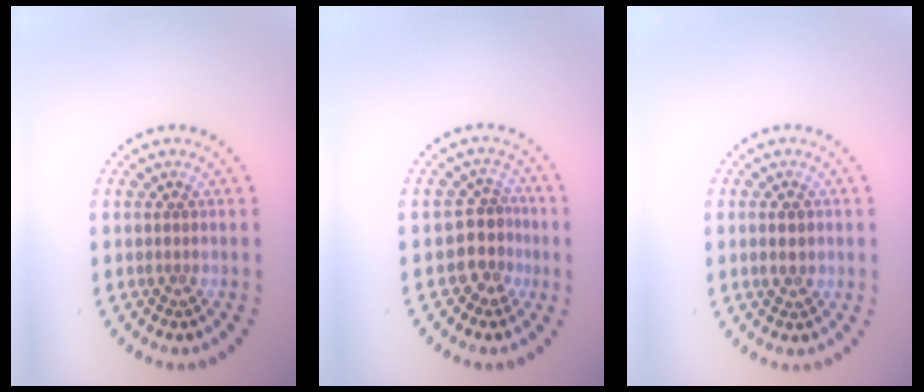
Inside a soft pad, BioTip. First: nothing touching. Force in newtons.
{"total": 2.7, "press": 2.0, "slide": 1.8}
{"total": 2.2, "press": 2.2, "slide": 0.1}